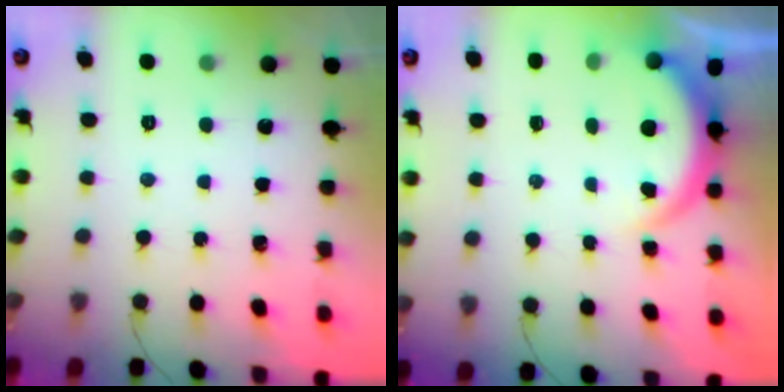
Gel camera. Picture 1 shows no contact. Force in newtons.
{"total": 5.1, "press": 5.0, "slide": 0.4}